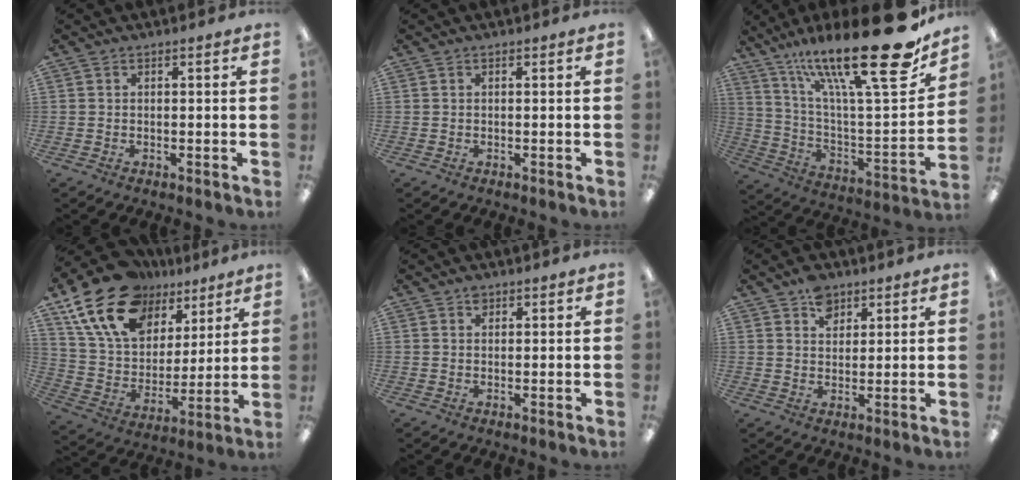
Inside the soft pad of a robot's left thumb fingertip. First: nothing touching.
{"total": 0.0}
{"total": 28.2, "force": [18.7, 6.8, 20.0], "torque": [-0.315, -0.120, 0.303]}
{"total": 20.3, "force": [12.7, 12.4, 9.8], "torque": [-0.187, -0.055, 0.239]}
{"total": 1.4, "force": [0.9, 0.8, 0.7], "torque": [-0.007, -0.002, 0.014]}
{"total": 5.4, "force": [3.5, 3.5, 2.2], "torque": [-0.030, -0.009, 0.062]}